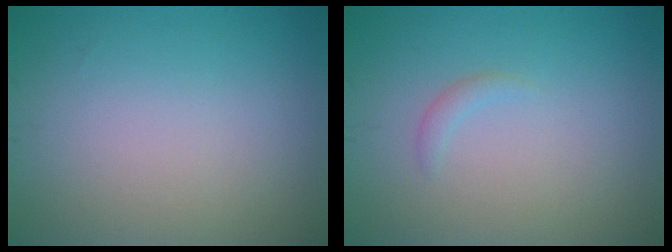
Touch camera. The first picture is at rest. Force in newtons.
{"total": 0.8, "press": 0.8, "slide": 0.1}